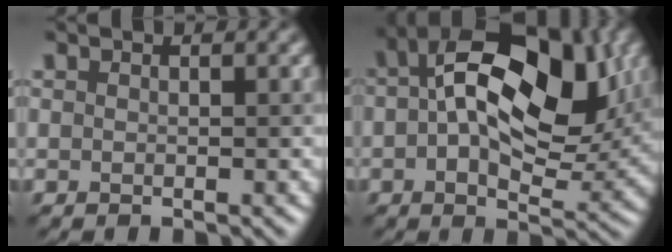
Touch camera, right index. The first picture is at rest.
{"total": 14.7, "force": [3.9, 7.8, 11.8], "torque": [-0.170, 0.017, 0.049]}